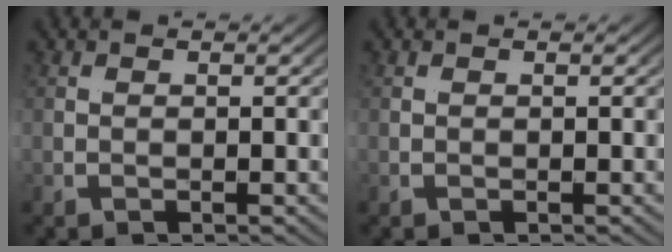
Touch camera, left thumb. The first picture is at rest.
{"total": 0.0}